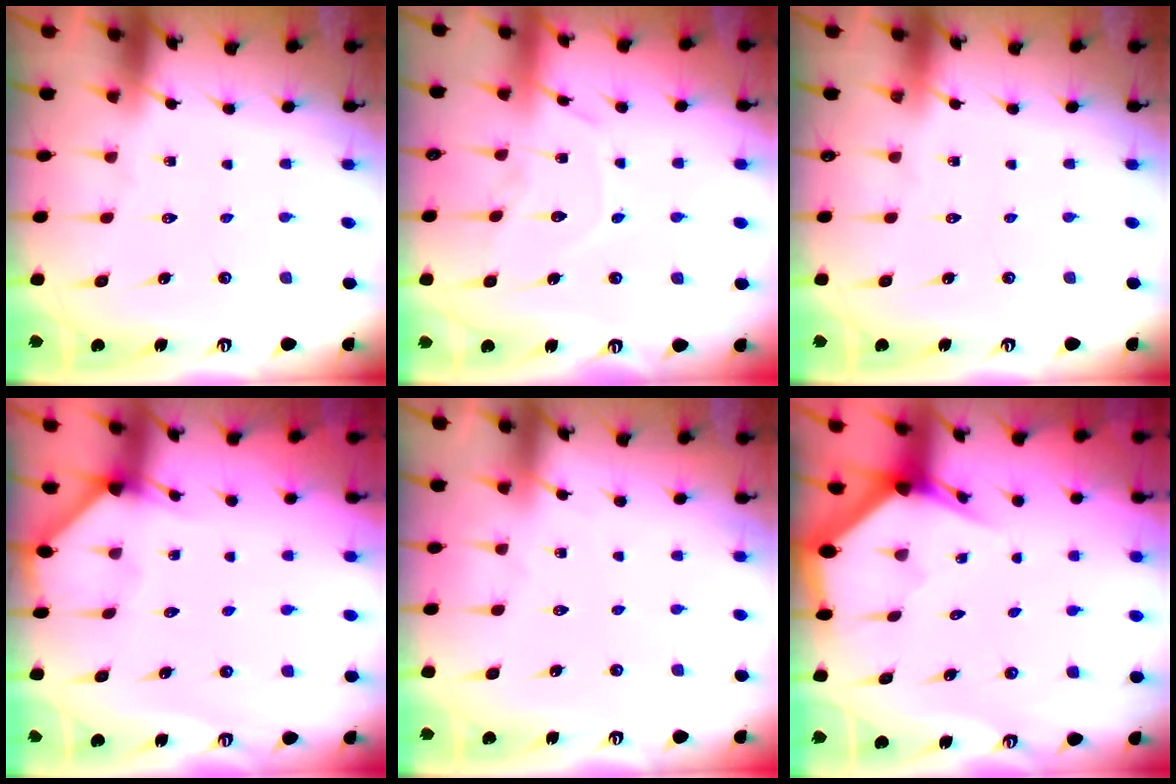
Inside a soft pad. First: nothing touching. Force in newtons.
{"total": 9.5, "press": 9.5, "slide": 0.6}
{"total": 0.0}
{"total": 2.6, "press": 2.6, "slide": 0.2}
{"total": 2.2, "press": 2.2, "slide": 0.3}
{"total": 2.9, "press": 2.9, "slide": 0.2}